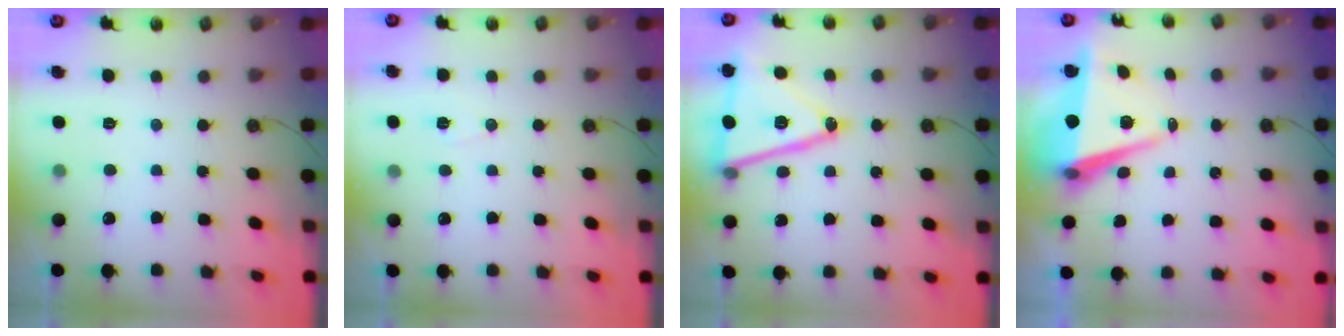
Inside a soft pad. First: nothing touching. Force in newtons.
{"total": 5.0, "press": 4.2, "slide": 2.7}
{"total": 19.2, "press": 18.8, "slide": 3.4}
{"total": 8.4, "press": 7.3, "slide": 4.3}